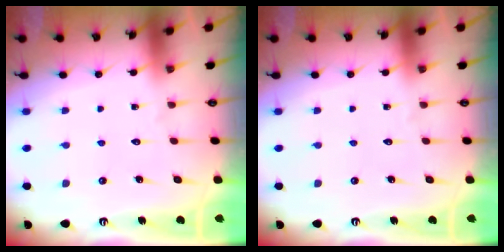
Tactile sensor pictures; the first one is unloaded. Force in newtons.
{"total": 0.0}